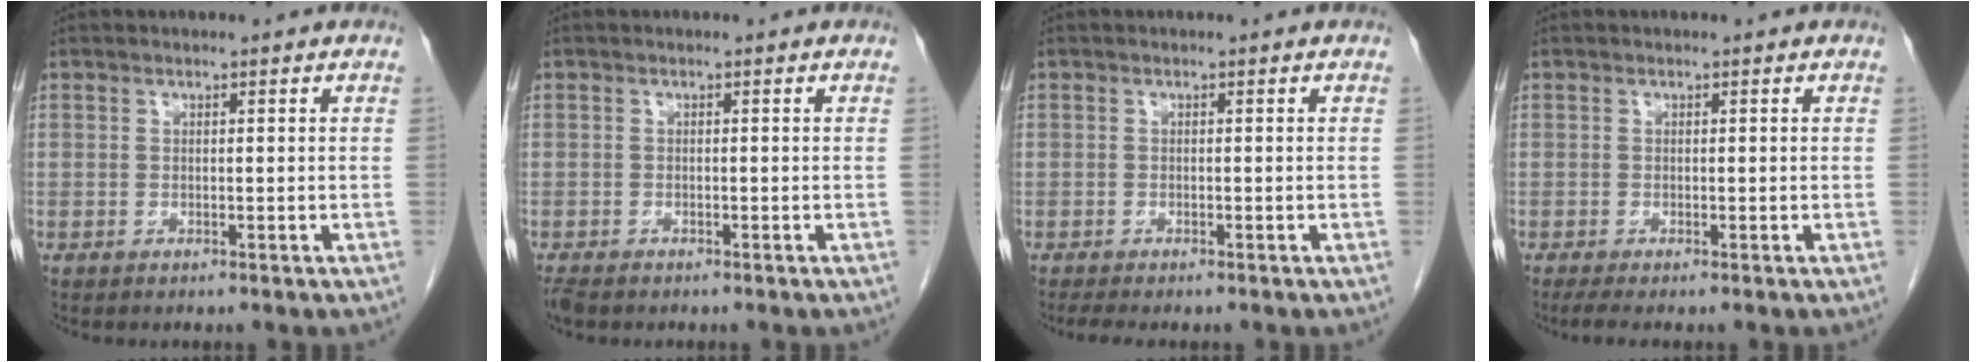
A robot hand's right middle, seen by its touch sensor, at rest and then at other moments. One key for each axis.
{"total": 2.3, "fx": -1.9, "fy": 1.0, "fz": 1.0, "tx": -0.023, "ty": -0.007, "tz": -0.030}
{"total": 2.1, "fx": -1.7, "fy": 0.4, "fz": 1.1, "tx": -0.025, "ty": -0.009, "tz": -0.023}
{"total": 1.5, "fx": -1.1, "fy": 0.0, "fz": 1.0, "tx": -0.026, "ty": -0.007, "tz": -0.022}